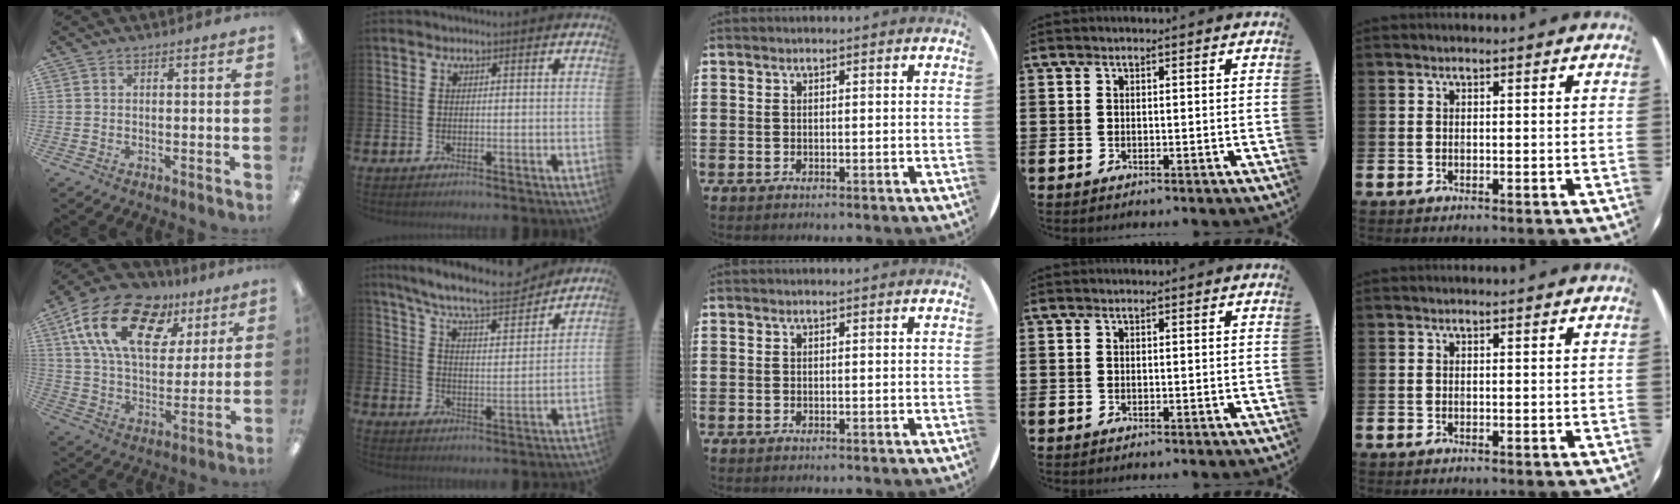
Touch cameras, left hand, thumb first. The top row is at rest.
{"thumb": {"total": 21.1, "force": [10.5, 12.0, 13.9], "torque": [-0.240, -0.031, 0.188]}, "index": {"total": 9.4, "force": [8.6, 1.3, 3.5], "torque": [-0.098, -0.052, 0.150]}}